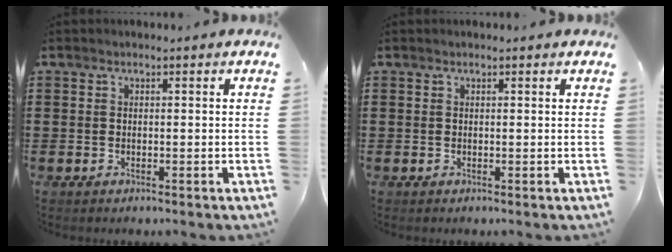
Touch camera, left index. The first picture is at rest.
{"total": 0.0}